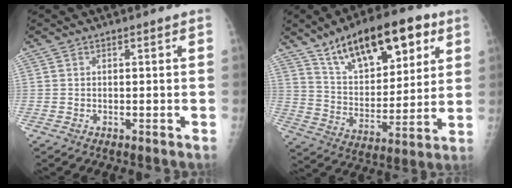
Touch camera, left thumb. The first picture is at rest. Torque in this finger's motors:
{"motor_torque": [1.02, 1.05, 1.51, -1.27, 0.31]}